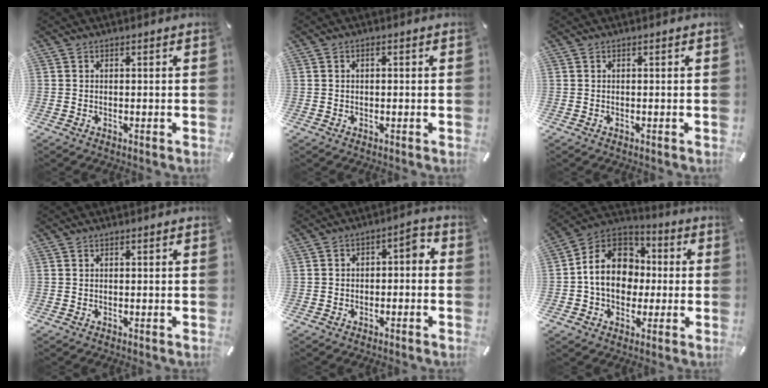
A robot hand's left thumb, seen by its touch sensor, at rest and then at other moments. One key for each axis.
{"total": 0.9, "fx": 0.1, "fy": 0.5, "fz": 0.7, "tx": -0.015, "ty": 0.004, "tz": 0.001}
{"total": 0.0}
{"total": 0.0}
{"total": 4.0, "fx": -2.2, "fy": 2.4, "fz": 2.3, "tx": -0.040, "ty": 0.024, "tz": -0.044}
{"total": 14.5, "fx": -1.0, "fy": 12.3, "fz": 7.6, "tx": -0.159, "ty": 0.018, "tz": -0.019}